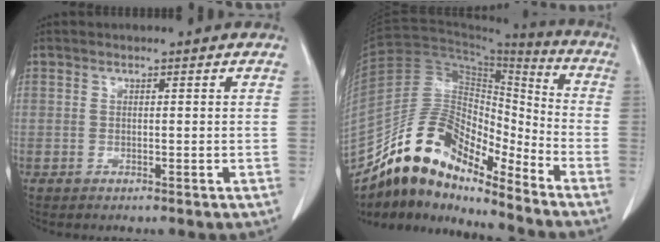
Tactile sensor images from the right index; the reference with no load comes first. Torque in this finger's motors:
{"motor_torque": [0.10, -0.06, 0.16, 0.01]}